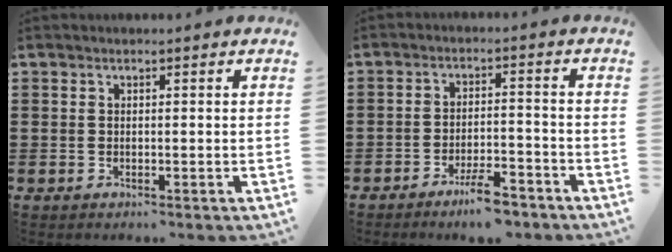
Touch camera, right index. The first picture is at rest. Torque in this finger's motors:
{"motor_torque": [0.06, -0.08, 0.27, 0.04]}